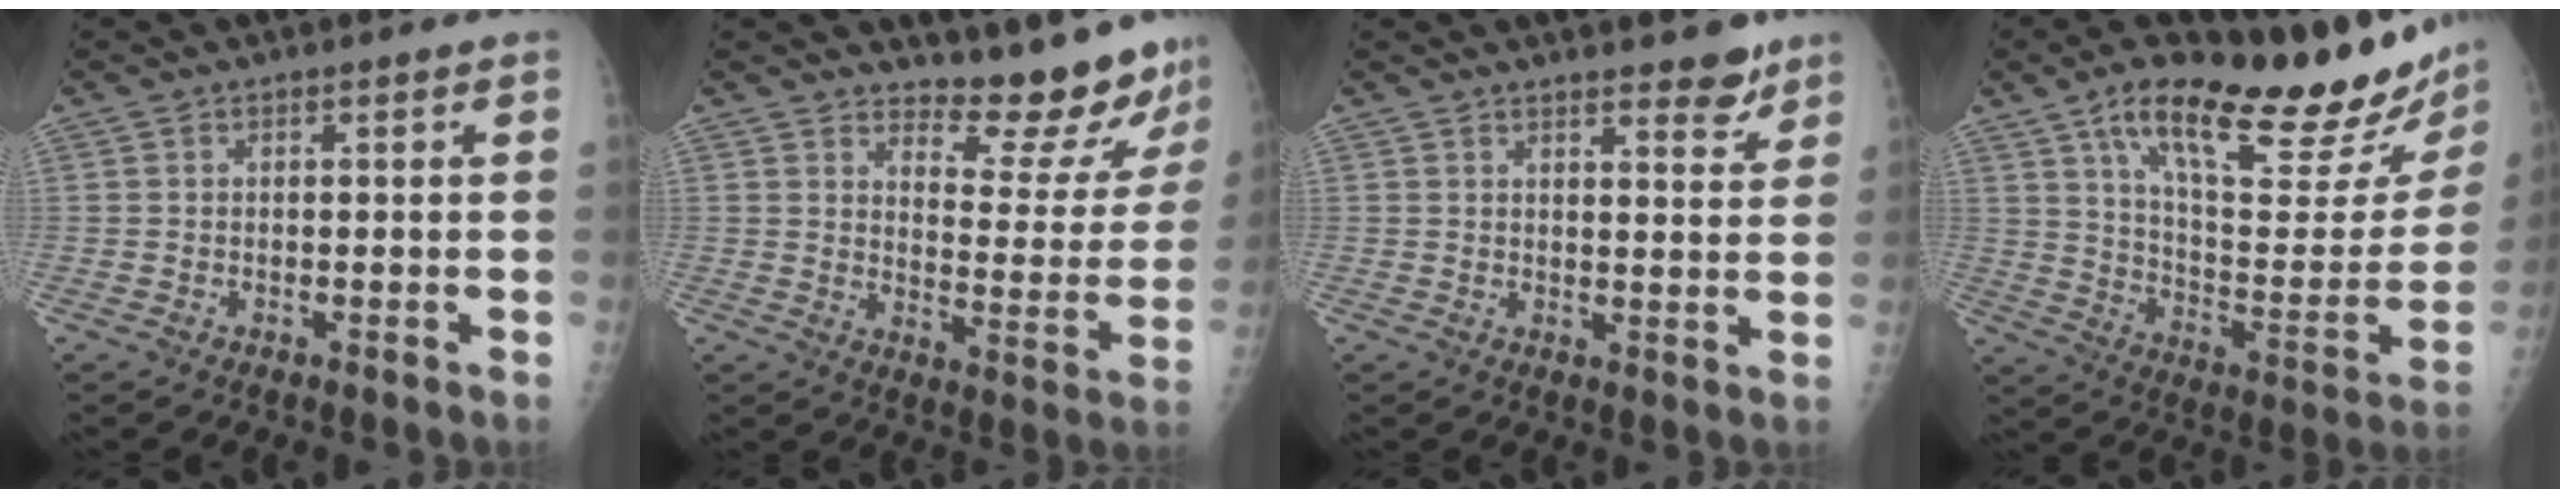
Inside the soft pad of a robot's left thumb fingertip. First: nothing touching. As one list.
[{"total": 13.9, "force": [13.3, 2.3, 3.6], "torque": [-0.016, -0.143, 0.171]}, {"total": 7.0, "force": [5.2, 1.6, 4.5], "torque": [-0.040, -0.035, 0.070]}, {"total": 29.3, "force": [19.5, 7.0, 20.6], "torque": [-0.271, -0.071, 0.303]}]